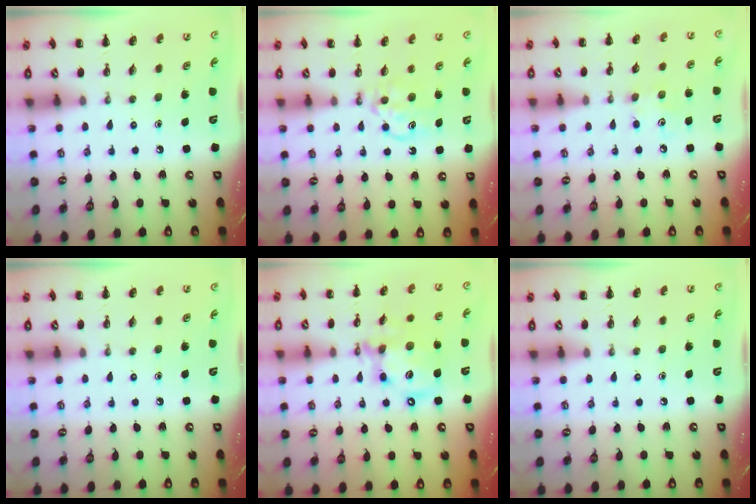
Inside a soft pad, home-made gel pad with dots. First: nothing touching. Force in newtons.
{"total": 6.1, "press": 5.9, "slide": 1.6}
{"total": 4.3, "press": 4.2, "slide": 0.9}
{"total": 0.0}
{"total": 14.1, "press": 13.6, "slide": 3.6}
{"total": 0.0}